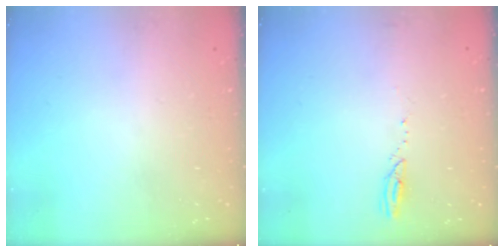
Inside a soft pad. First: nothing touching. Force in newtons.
{"total": 2.4, "press": 2.4, "slide": 0.3}